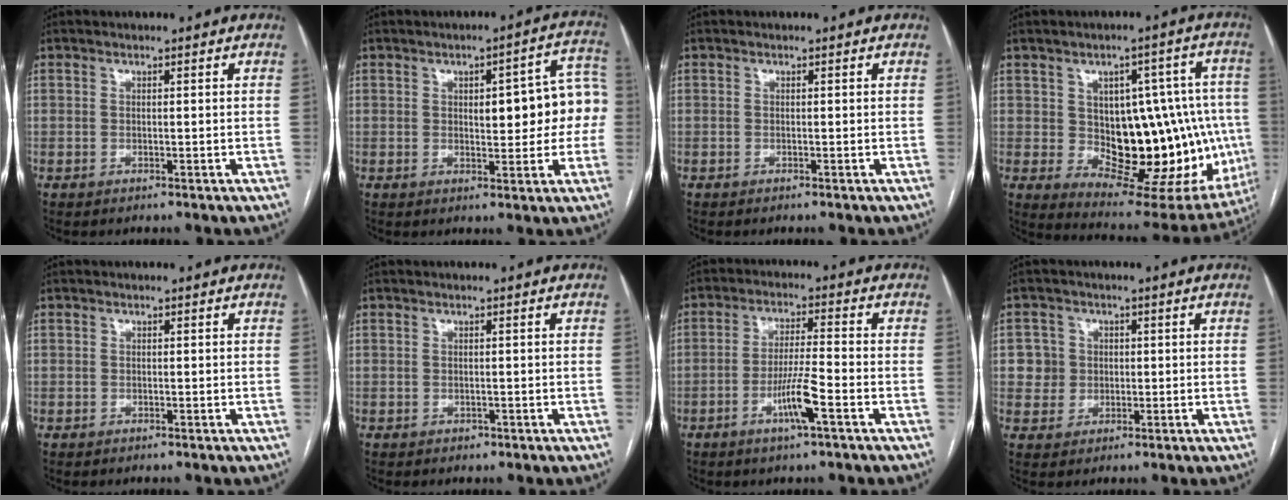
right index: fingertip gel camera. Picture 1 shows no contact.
{"total": 10.8, "force": [0.7, 3.7, 10.2], "torque": [-0.114, 0.035, 0.013]}
{"total": 0.0}
{"total": 20.6, "force": [-1.6, 10.1, 17.9], "torque": [-0.193, 0.028, 0.006]}
{"total": 0.5, "force": [-0.3, 0.5, -0.1], "torque": [0.002, 0.006, -0.007]}
{"total": 0.8, "force": [-0.4, 0.6, 0.1], "torque": [-0.002, 0.002, -0.004]}
{"total": 6.6, "force": [-3.0, 0.0, 5.9], "torque": [-0.116, -0.005, -0.055]}
{"total": 4.3, "force": [0.5, 4.3, 0.2], "torque": [0.005, 0.016, 0.013]}